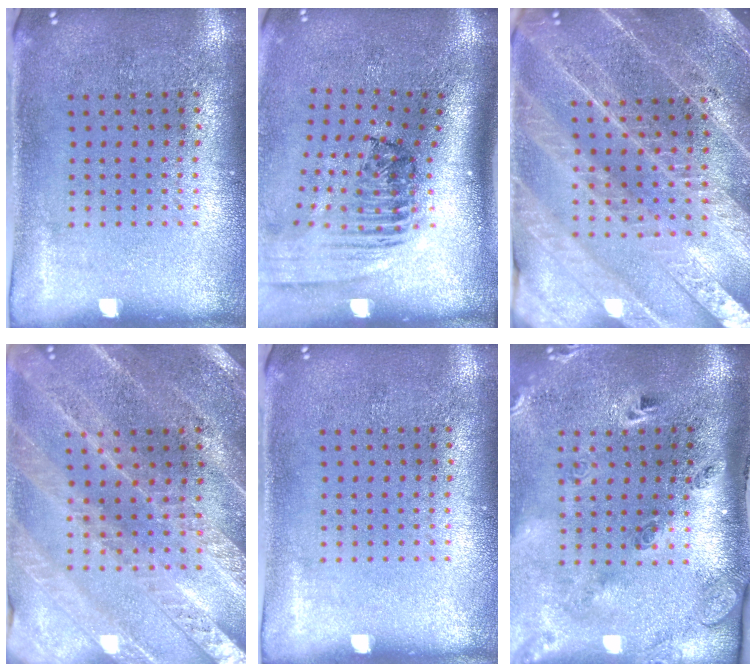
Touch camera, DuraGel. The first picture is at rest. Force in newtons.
{"total": 2.6, "press": 1.8, "slide": 1.9}
{"total": 4.0, "press": 3.6, "slide": 1.7}
{"total": 2.3, "press": 2.3, "slide": 0.3}
{"total": 0.0}
{"total": 3.0, "press": 1.9, "slide": 2.2}